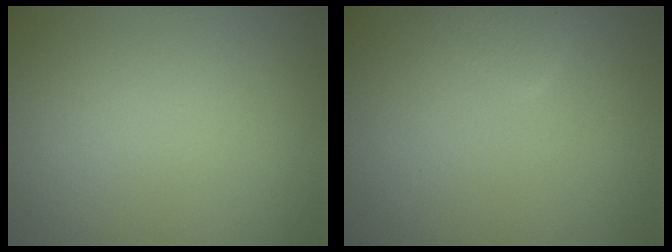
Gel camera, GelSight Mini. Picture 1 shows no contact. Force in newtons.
{"total": 1.3, "press": 1.3, "slide": 0.1}